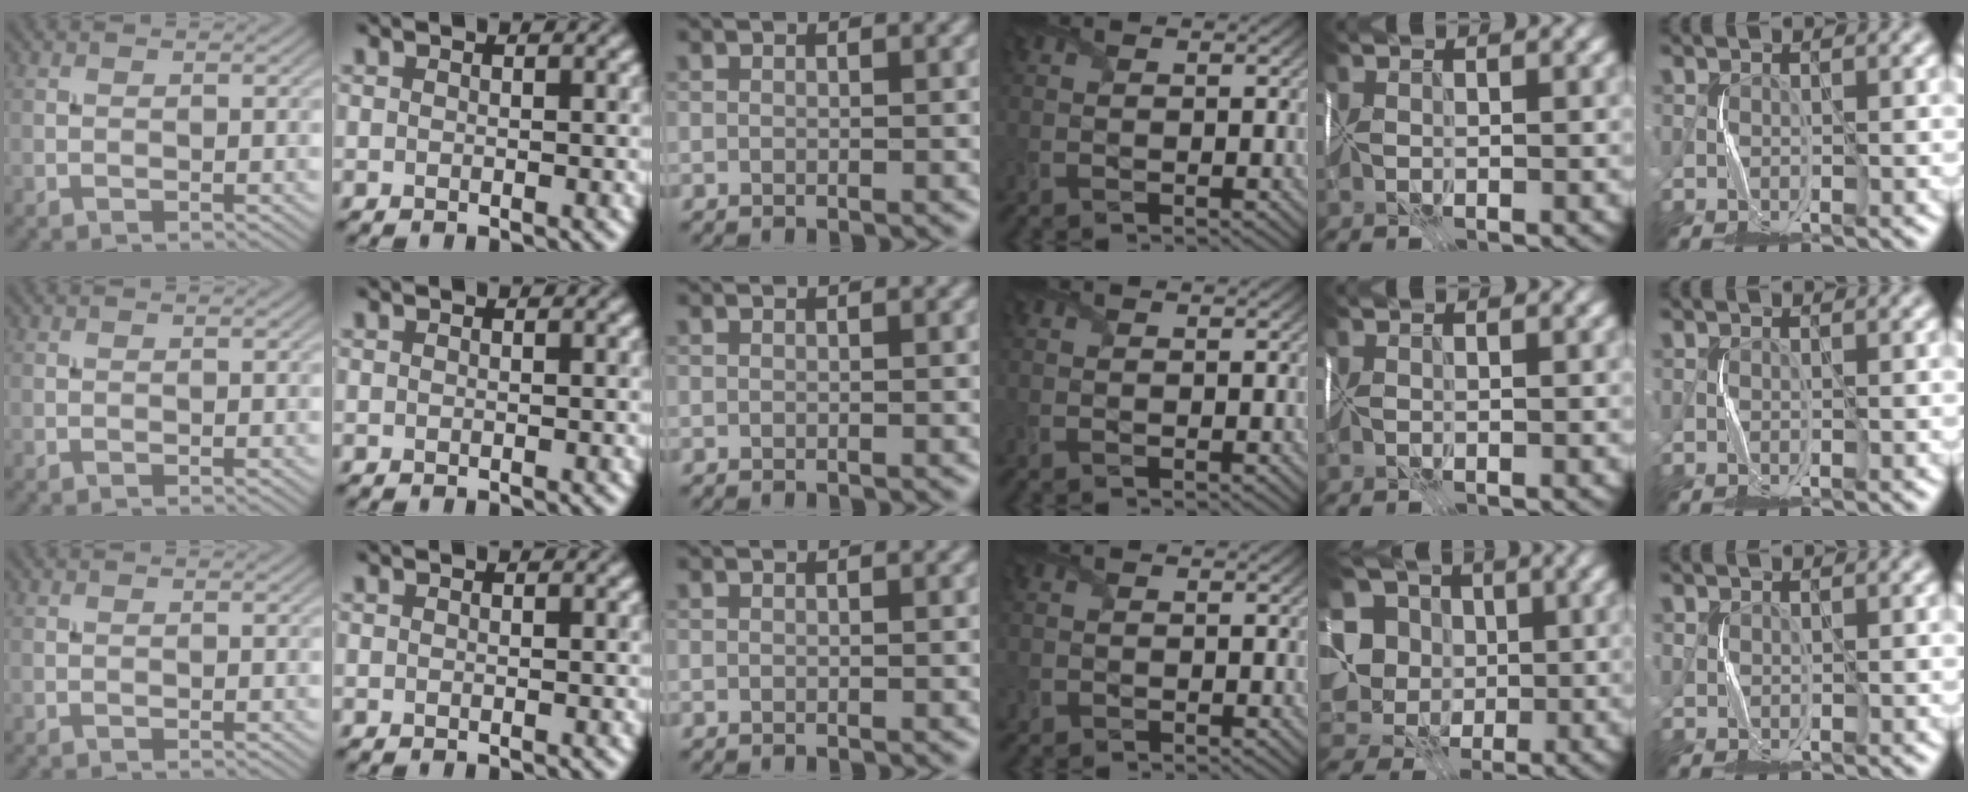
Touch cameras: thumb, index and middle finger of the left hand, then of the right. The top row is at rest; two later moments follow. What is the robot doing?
{"motion": "fold", "object": "shipping label"}